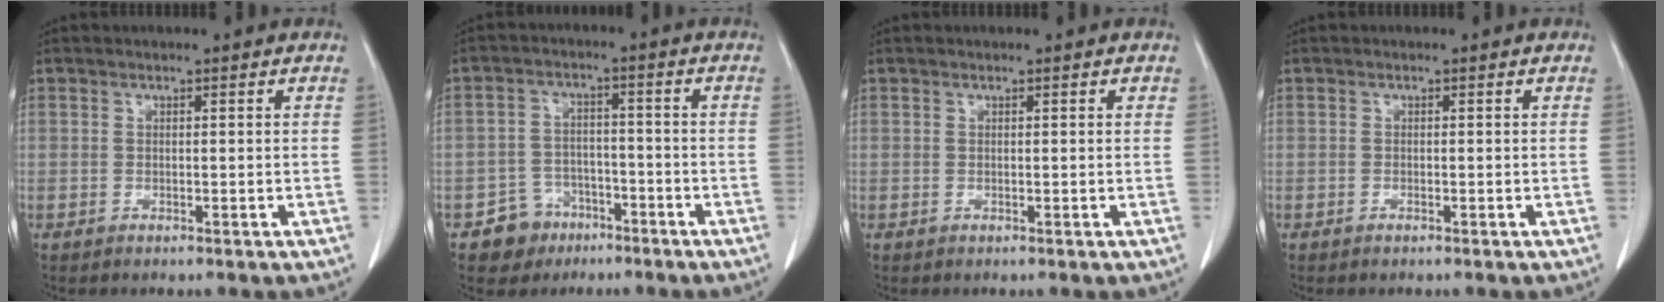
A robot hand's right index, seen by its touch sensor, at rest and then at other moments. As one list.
[{"total": 6.3, "force": [-3.9, 4.9, 0.5], "torque": [0.001, 0.014, -0.059]}, {"total": 0.0}, {"total": 0.0}]